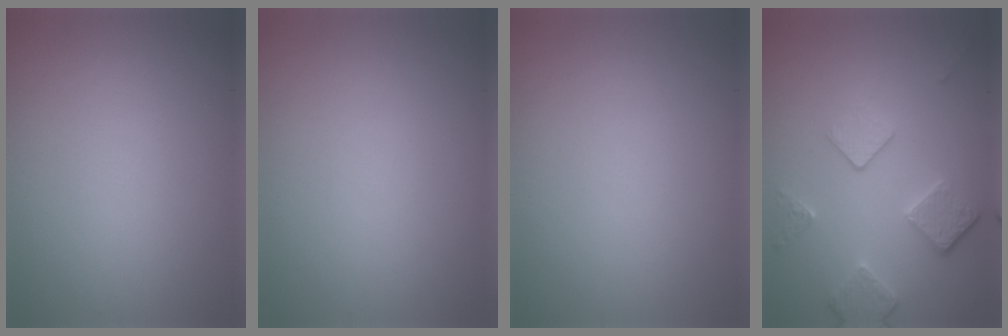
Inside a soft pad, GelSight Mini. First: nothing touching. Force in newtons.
{"total": 0.0}
{"total": 0.0}
{"total": 3.8, "press": 2.9, "slide": 2.5}